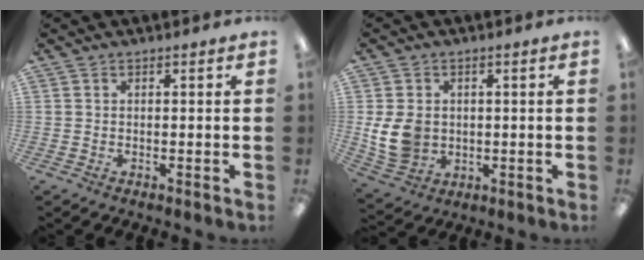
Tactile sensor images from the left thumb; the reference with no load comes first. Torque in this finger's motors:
{"motor_torque": [0.07, 1.39, 0.82, -0.73, 0.07]}